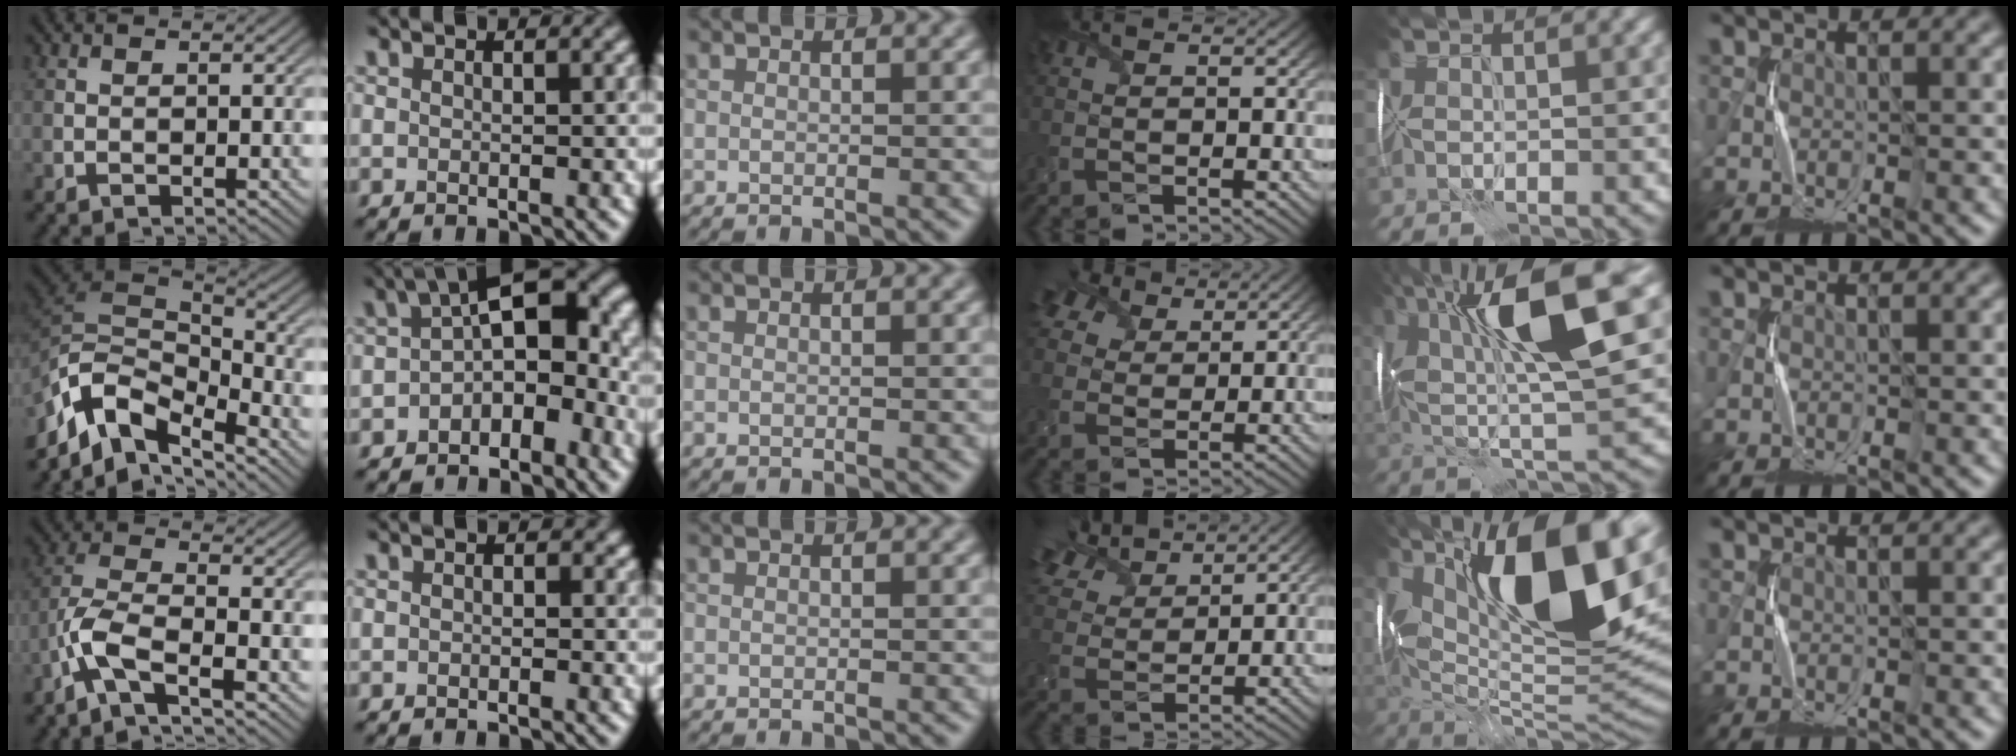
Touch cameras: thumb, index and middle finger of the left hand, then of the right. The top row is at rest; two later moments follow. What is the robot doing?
{"motion": "fold", "object": "tissue"}